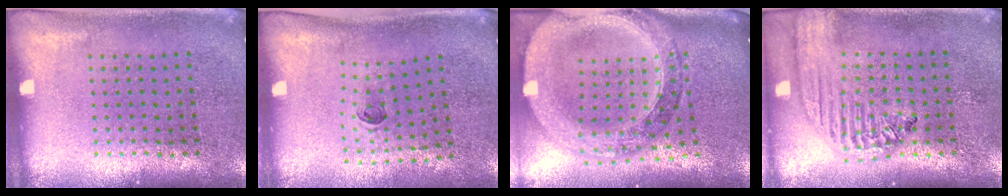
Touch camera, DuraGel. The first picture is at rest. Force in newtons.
{"total": 0.5, "press": 0.3, "slide": 0.4}
{"total": 2.7, "press": 2.4, "slide": 1.4}
{"total": 2.1, "press": 1.9, "slide": 1.0}